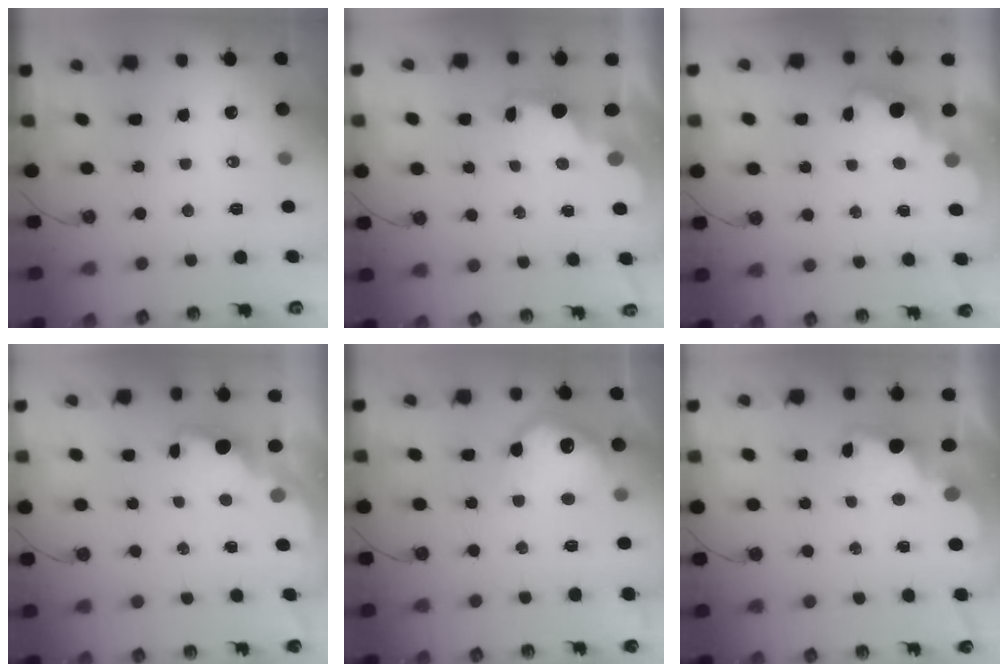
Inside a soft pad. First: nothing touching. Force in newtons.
{"total": 2.1, "press": 2.0, "slide": 0.7}
{"total": 2.5, "press": 2.4, "slide": 0.5}
{"total": 1.6, "press": 1.4, "slide": 0.7}
{"total": 14.2, "press": 14.2, "slide": 0.9}
{"total": 2.7, "press": 2.6, "slide": 0.8}